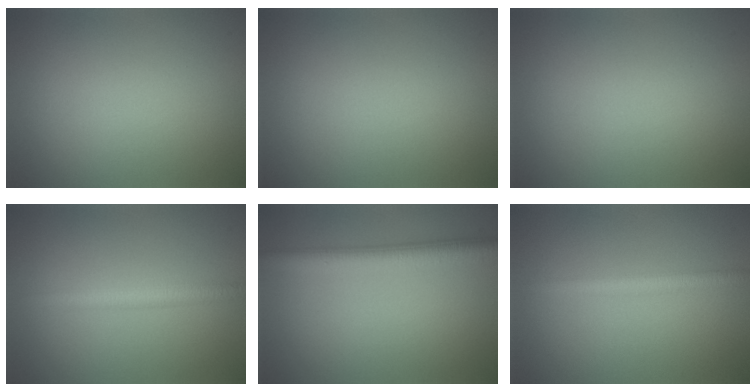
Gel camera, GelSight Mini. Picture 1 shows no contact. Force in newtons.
{"total": 0.0}
{"total": 0.0}
{"total": 2.5, "press": 2.5, "slide": 0.1}
{"total": 4.0, "press": 4.0, "slide": 0.2}
{"total": 2.2, "press": 2.2, "slide": 0.1}